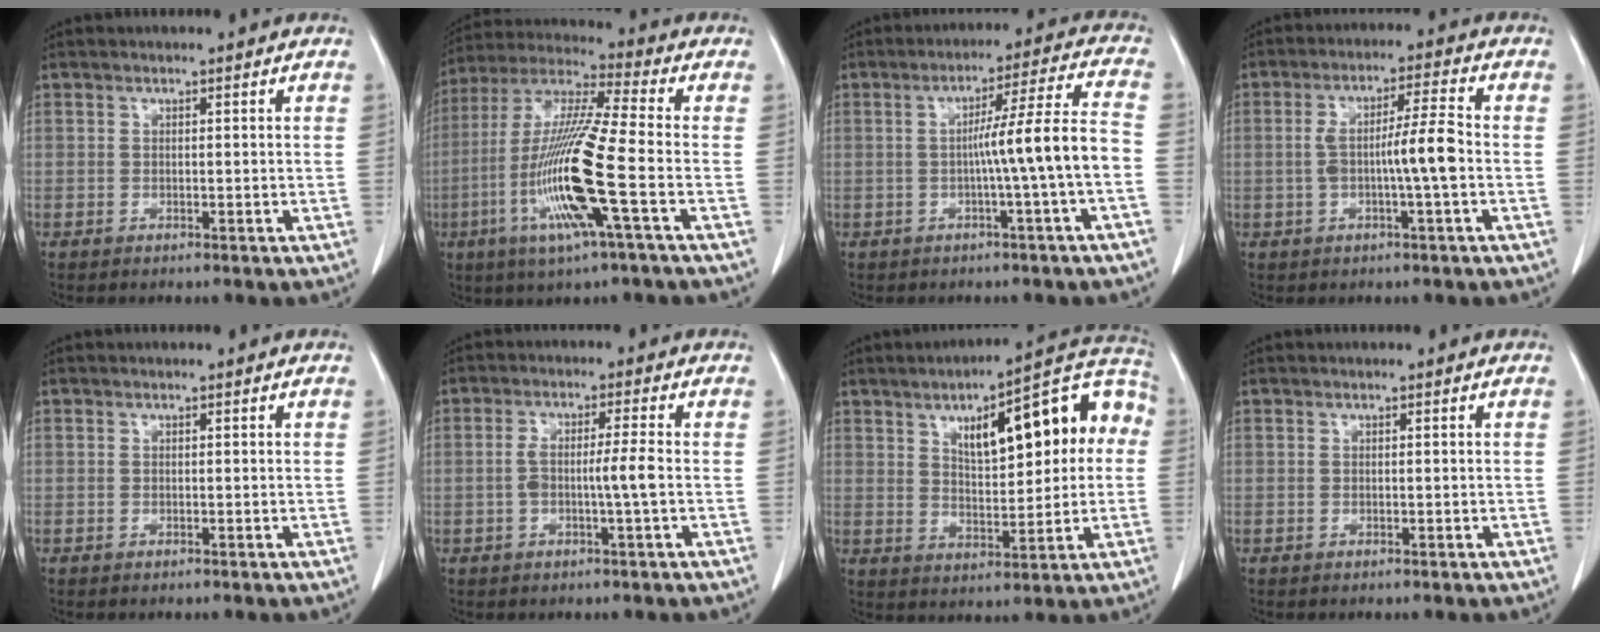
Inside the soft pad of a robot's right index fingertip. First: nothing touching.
{"total": 16.3, "force": [-4.9, -0.1, 15.5], "torque": [-0.323, -0.016, -0.102]}
{"total": 9.4, "force": [-2.0, -1.6, 9.0], "torque": [-0.137, 0.018, -0.027]}
{"total": 7.0, "force": [-1.2, 0.0, 6.9], "torque": [-0.128, 0.014, -0.018]}
{"total": 0.0}
{"total": 4.4, "force": [-0.8, -0.2, 4.4], "torque": [-0.085, 0.010, -0.012]}
{"total": 17.5, "force": [4.2, 5.8, 16.0], "torque": [-0.216, 0.040, 0.059]}
{"total": 0.0}